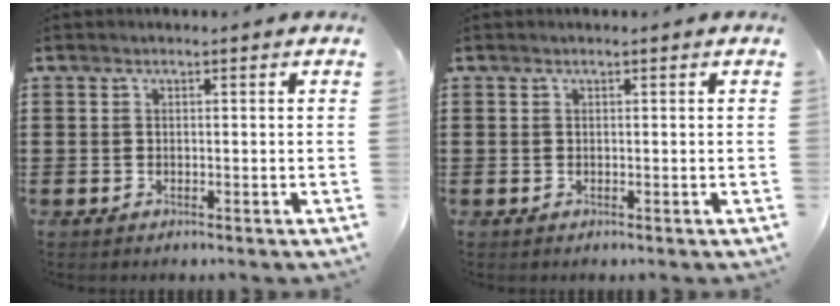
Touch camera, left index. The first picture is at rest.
{"total": 0.0}